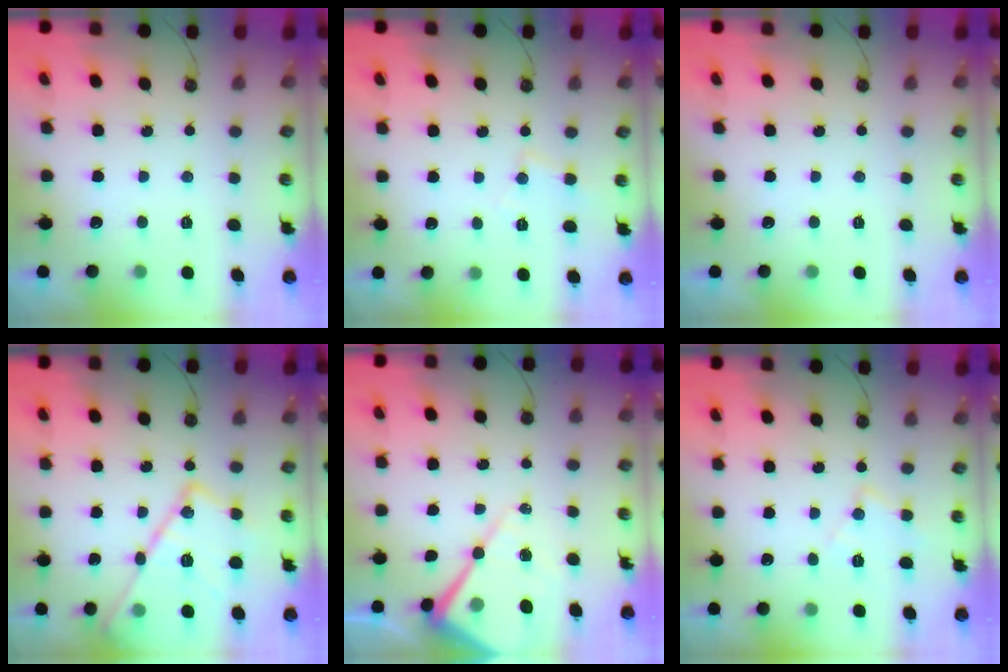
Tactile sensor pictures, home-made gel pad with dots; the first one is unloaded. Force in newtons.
{"total": 4.8, "press": 4.8, "slide": 0.6}
{"total": 0.0}
{"total": 19.8, "press": 19.7, "slide": 1.7}
{"total": 13.3, "press": 13.2, "slide": 1.4}
{"total": 8.4, "press": 8.4, "slide": 0.7}